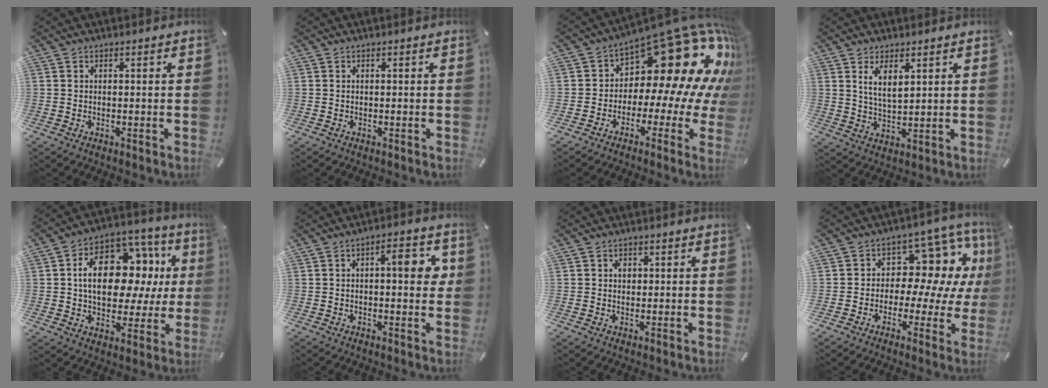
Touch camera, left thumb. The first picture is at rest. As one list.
[{"total": 0.0}, {"total": 20.5, "force": [9.6, 10.6, 14.7], "torque": [-0.218, -0.086, 0.162]}, {"total": 6.2, "force": [3.0, 2.3, 4.9], "torque": [-0.104, -0.005, 0.050]}, {"total": 20.0, "force": [4.1, 12.7, 14.9], "torque": [-0.242, -0.013, 0.070]}, {"total": 7.2, "force": [0.9, 2.7, 6.6], "torque": [-0.094, 0.002, 0.008]}, {"total": 1.6, "force": [0.2, 1.4, 0.8], "torque": [-0.010, 0.002, 0.000]}, {"total": 11.2, "force": [3.3, 8.2, 6.9], "torque": [-0.099, -0.031, 0.063]}]